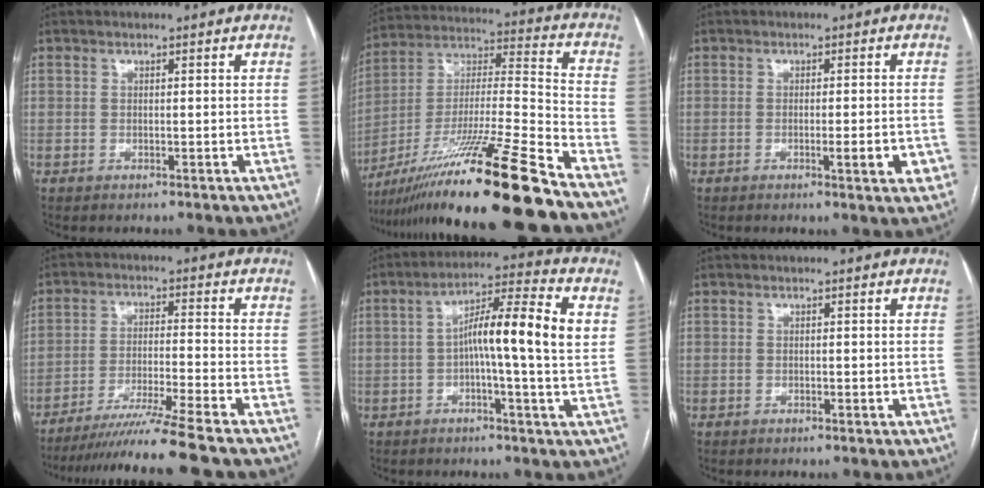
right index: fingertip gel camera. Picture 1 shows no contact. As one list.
[{"total": 24.0, "force": [-17.9, -1.6, 15.9], "torque": [-0.284, -0.027, -0.318]}, {"total": 4.3, "force": [-1.4, 0.5, 4.0], "torque": [-0.053, -0.005, -0.018]}, {"total": 13.7, "force": [-11.7, -2.4, 6.7], "torque": [-0.093, -0.035, -0.189]}, {"total": 11.8, "force": [1.2, 0.4, 11.8], "torque": [-0.191, 0.026, 0.010]}, {"total": 0.0}]